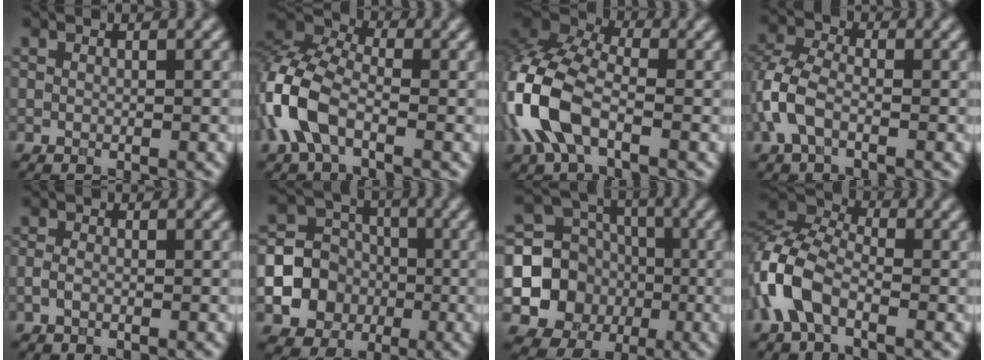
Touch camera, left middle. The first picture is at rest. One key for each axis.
{"total": 7.1, "fx": -2.7, "fy": 3.8, "fz": 5.4, "tx": -0.130, "ty": 0.013, "tz": -0.072}
{"total": 9.3, "fx": -2.5, "fy": 5.1, "fz": 7.4, "tx": -0.187, "ty": 0.007, "tz": -0.070}
{"total": 4.1, "fx": -1.5, "fy": 2.4, "fz": 3.0, "tx": -0.076, "ty": 0.008, "tz": -0.043}
{"total": 1.0, "fx": -0.5, "fy": 0.5, "fz": 0.7, "tx": -0.017, "ty": -0.001, "tz": -0.014}
{"total": 10.8, "fx": -2.9, "fy": 9.9, "fz": 3.1, "tx": -0.068, "ty": -0.022, "tz": -0.067}
{"total": 9.8, "fx": -1.6, "fy": 8.9, "fz": 3.7, "tx": -0.054, "ty": -0.018, "tz": -0.046}
{"total": 6.4, "fx": -2.8, "fy": 3.5, "fz": 4.5, "tx": -0.109, "ty": 0.011, "tz": -0.075}